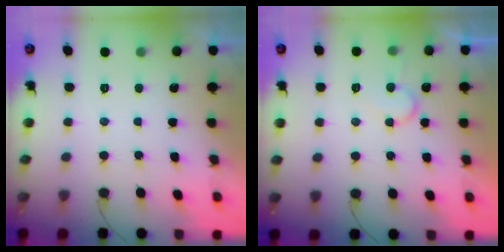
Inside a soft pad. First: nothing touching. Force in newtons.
{"total": 7.6, "press": 7.5, "slide": 0.8}